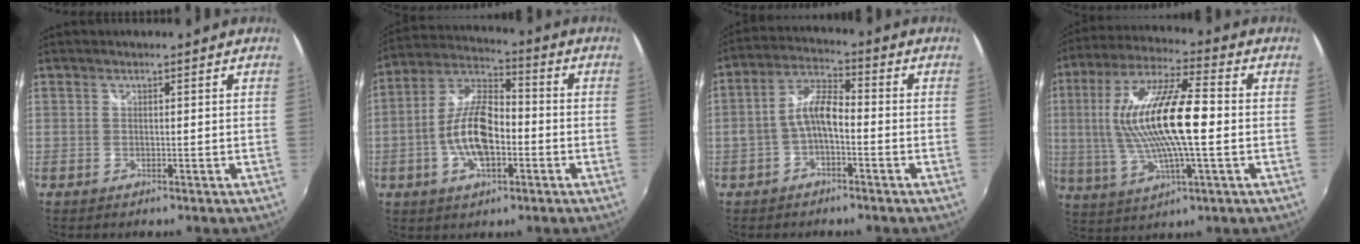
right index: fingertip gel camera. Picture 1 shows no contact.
{"total": 12.7, "force": [-3.0, 5.8, 10.9], "torque": [-0.224, 0.009, -0.057]}
{"total": 6.6, "force": [-2.1, 2.6, 5.7], "torque": [-0.123, 0.018, -0.039]}
{"total": 17.8, "force": [0.5, 4.3, 17.3], "torque": [-0.328, 0.007, 0.010]}